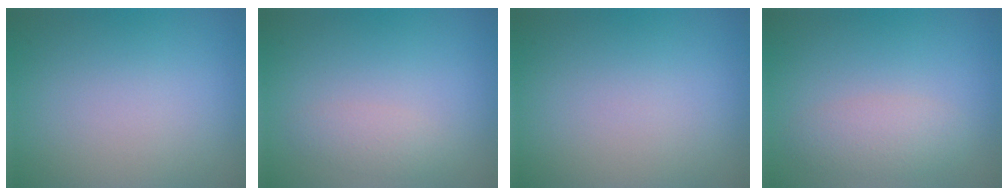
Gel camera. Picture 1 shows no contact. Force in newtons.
{"total": 1.4, "press": 1.4, "slide": 0.1}
{"total": 0.0}
{"total": 2.4, "press": 2.4, "slide": 0.0}